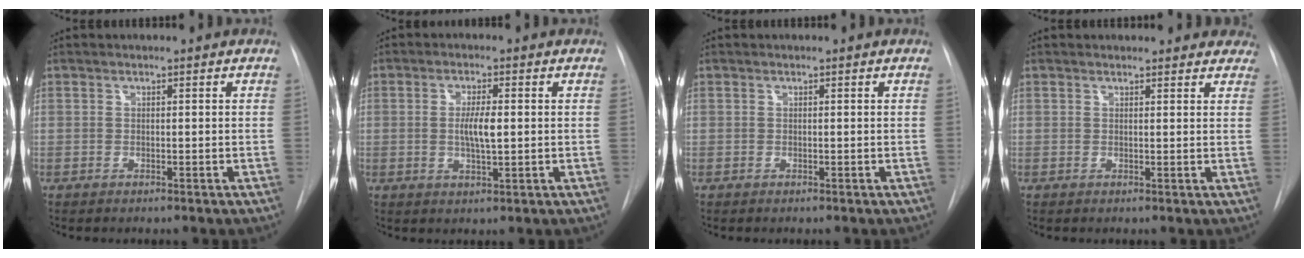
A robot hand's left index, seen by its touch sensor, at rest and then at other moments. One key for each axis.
{"total": 4.0, "fx": -0.3, "fy": 0.7, "fz": 4.0, "tx": -0.073, "ty": -0.008, "tz": -0.005}
{"total": 0.0}
{"total": 9.7, "fx": 9.0, "fy": 3.1, "fz": 1.9, "tx": 0.010, "ty": -0.003, "tz": 0.078}